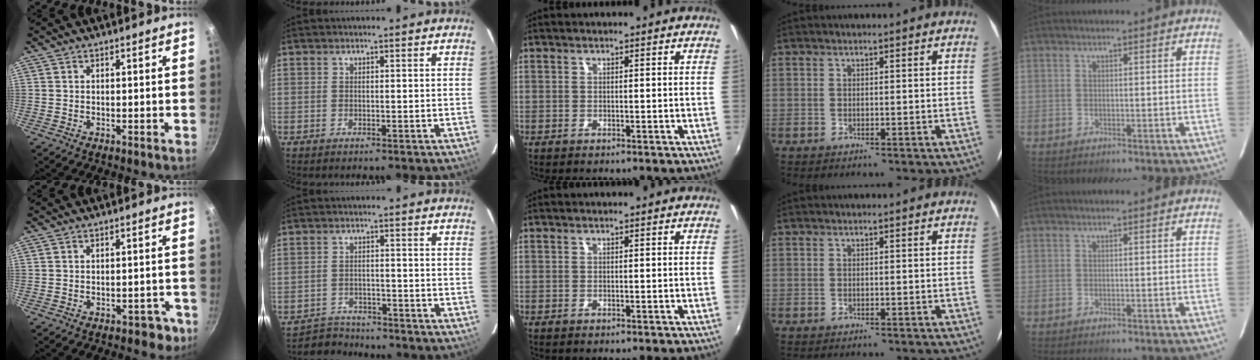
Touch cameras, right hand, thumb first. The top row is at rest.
{"thumb": {"total": 3.8, "force": [-2.1, 2.5, 2.0], "torque": [0.002, 0.033, -0.005]}, "index": {"total": 5.4, "force": [-5.0, 2.0, -0.2], "torque": [-0.012, 0.010, -0.084]}}